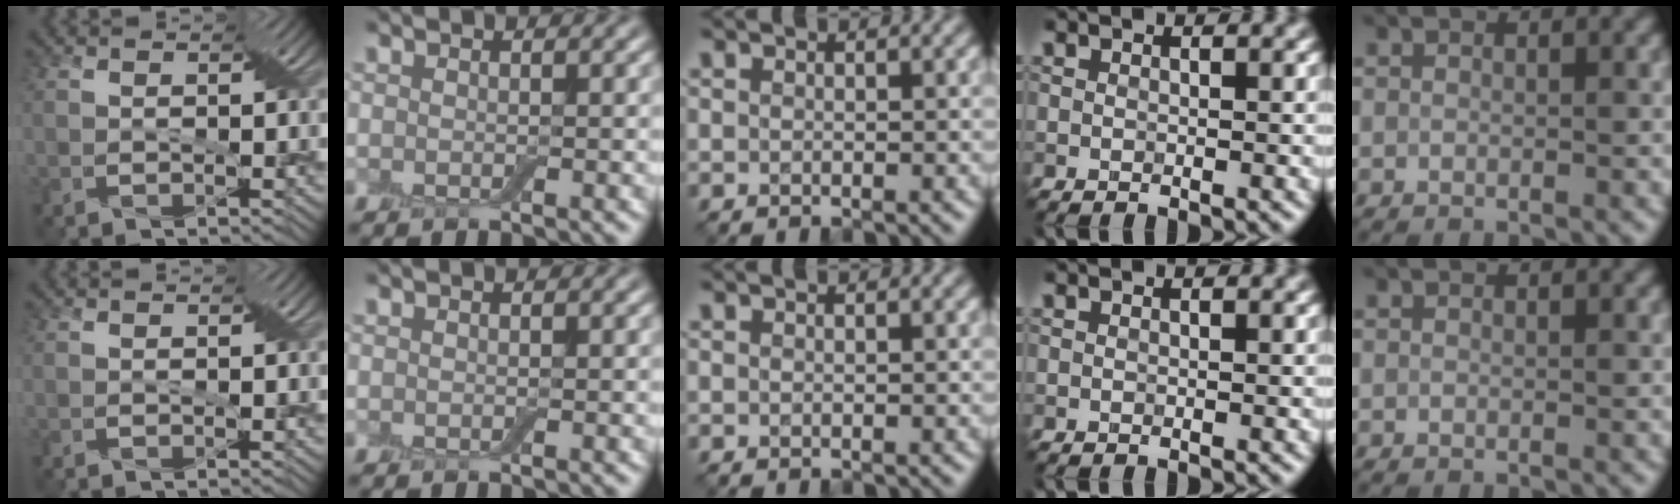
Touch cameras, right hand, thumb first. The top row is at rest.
{}